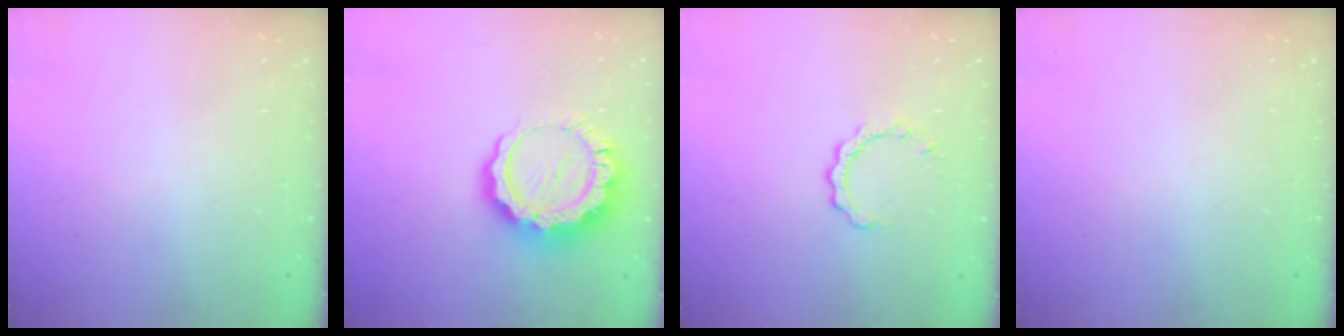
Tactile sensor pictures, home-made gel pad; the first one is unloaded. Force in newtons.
{"total": 14.3, "press": 14.2, "slide": 1.4}
{"total": 3.8, "press": 3.8, "slide": 0.4}
{"total": 0.0}